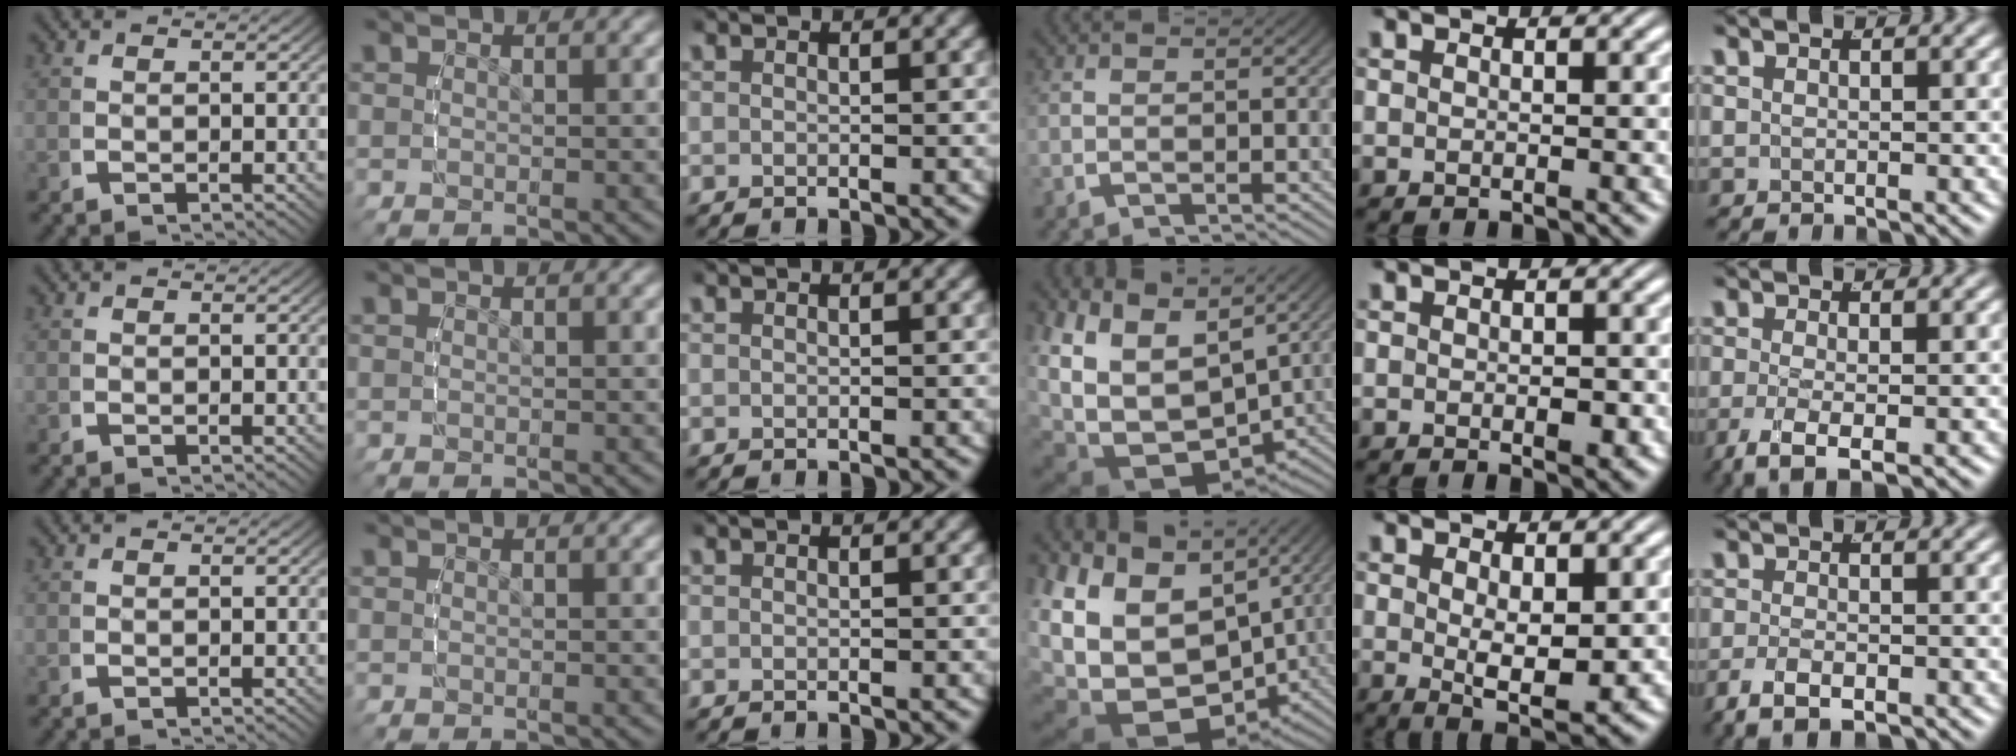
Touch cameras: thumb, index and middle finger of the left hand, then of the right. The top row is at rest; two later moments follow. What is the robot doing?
{"motion": "lift_and_place", "object": "air blower"}